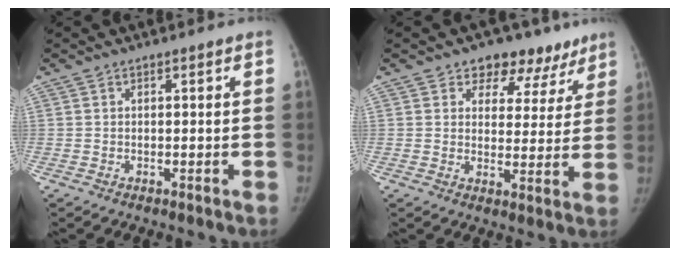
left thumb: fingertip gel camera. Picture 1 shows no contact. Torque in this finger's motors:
{"motor_torque": [-0.12, 0.14, 0.58, -0.42, -0.05]}